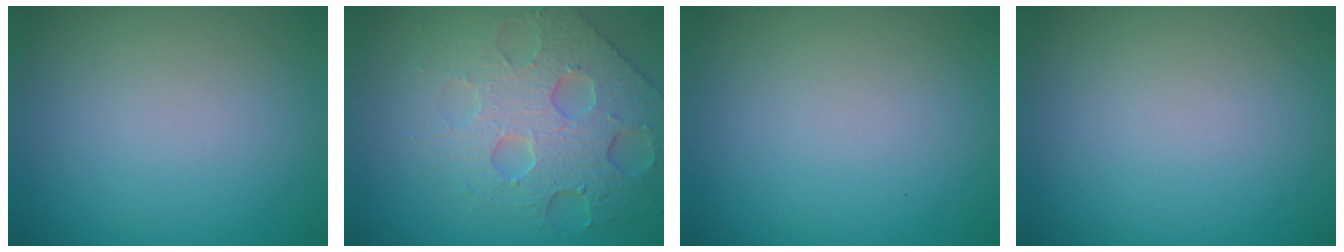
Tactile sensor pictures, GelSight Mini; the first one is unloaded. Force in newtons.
{"total": 7.3, "press": 5.7, "slide": 4.6}
{"total": 0.0}
{"total": 0.0}